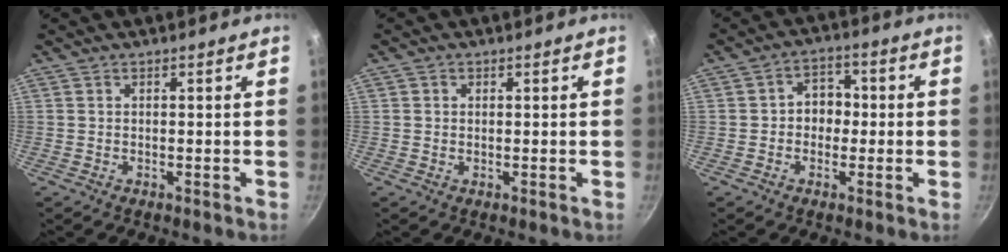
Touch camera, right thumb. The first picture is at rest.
{"total": 1.0, "force": [0.3, 0.9, 0.2], "torque": [-0.001, 0.000, 0.002]}
{"total": 5.5, "force": [-0.4, 4.6, 3.0], "torque": [-0.001, 0.015, -0.012]}